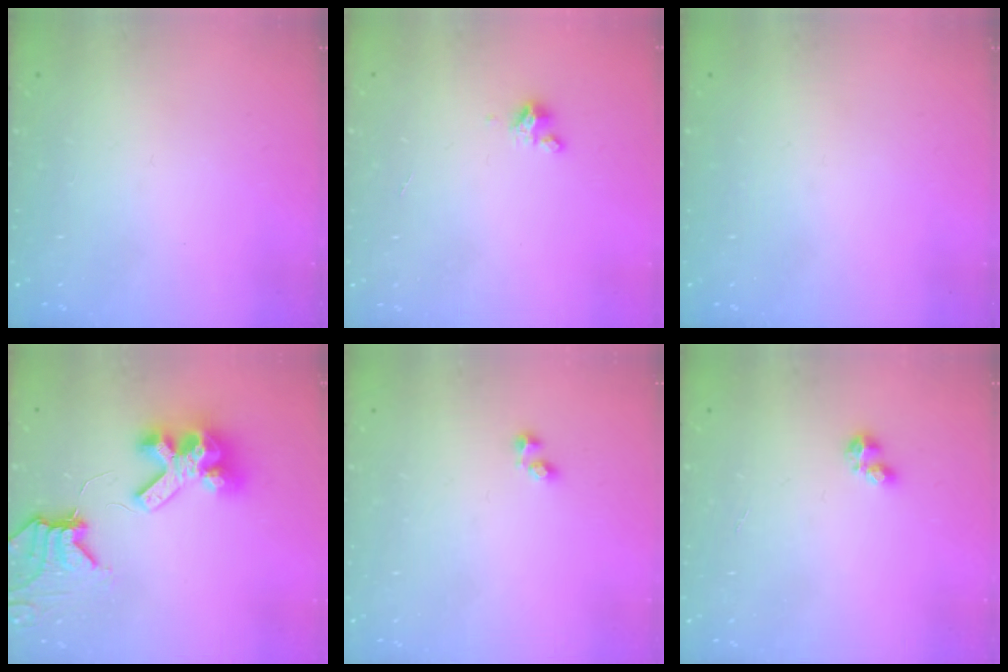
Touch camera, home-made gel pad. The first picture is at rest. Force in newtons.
{"total": 2.5, "press": 2.5, "slide": 0.3}
{"total": 0.0}
{"total": 13.4, "press": 13.3, "slide": 1.7}
{"total": 2.1, "press": 1.9, "slide": 0.9}
{"total": 2.4, "press": 2.4, "slide": 0.4}